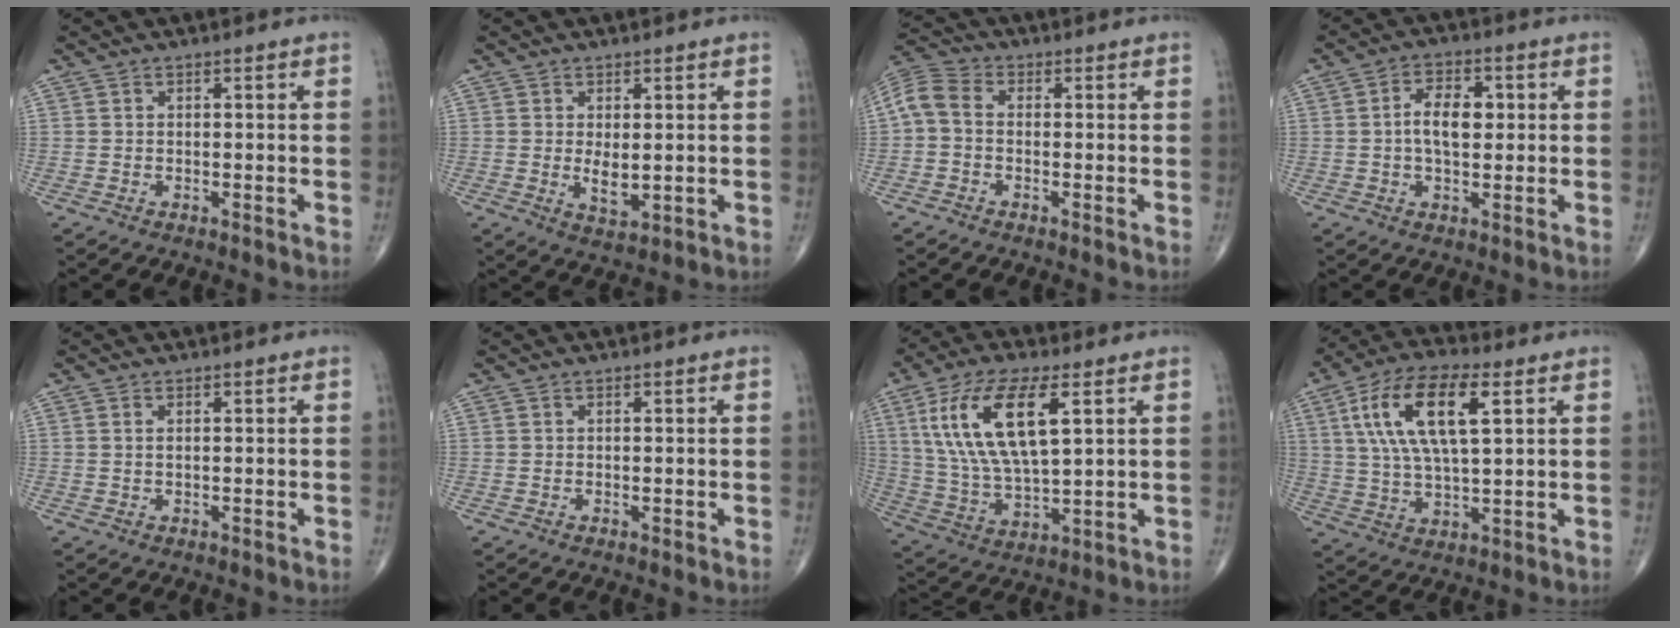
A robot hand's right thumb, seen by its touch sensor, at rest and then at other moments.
{"total": 3.7, "force": [0.2, 1.7, 3.2], "torque": [-0.049, -0.012, 0.011]}
{"total": 5.8, "force": [-0.5, 3.9, 4.2], "torque": [-0.087, 0.018, -0.025]}
{"total": 7.2, "force": [0.7, 4.0, 6.0], "torque": [-0.094, 0.011, 0.007]}
{"total": 0.7, "force": [0.2, 0.3, 0.6], "torque": [-0.016, 0.004, 0.006]}
{"total": 0.0}
{"total": 17.3, "force": [5.9, 6.6, 14.9], "torque": [-0.295, -0.013, 0.116]}
{"total": 15.8, "force": [5.1, 6.1, 13.7], "torque": [-0.264, 0.005, 0.091]}